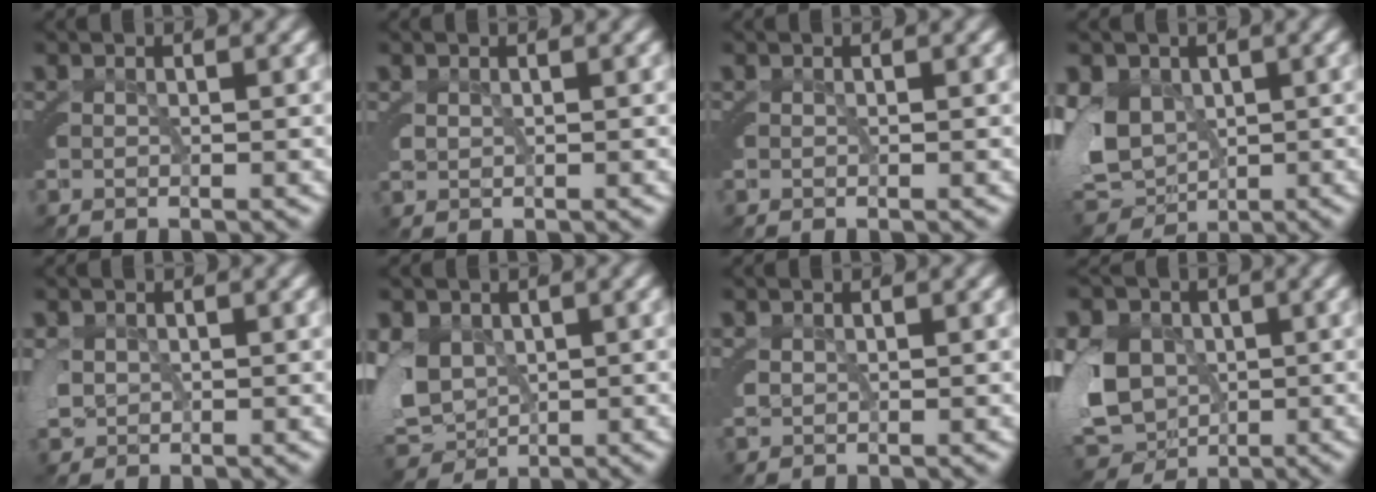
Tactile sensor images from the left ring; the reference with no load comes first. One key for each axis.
{"total": 1.2, "fx": 0.9, "fy": 0.7, "fz": 0.4, "tx": -0.021, "ty": 0.001, "tz": 0.018}
{"total": 0.0}
{"total": 10.2, "fx": -0.7, "fy": 8.7, "fz": 5.2, "tx": -0.134, "ty": -0.044, "tz": 0.009}
{"total": 2.8, "fx": 0.8, "fy": 2.5, "fz": 1.2, "tx": -0.043, "ty": 0.001, "tz": 0.014}
{"total": 7.9, "fx": -0.8, "fy": 6.8, "fz": 3.8, "tx": -0.112, "ty": -0.043, "tz": 0.009}
{"total": 1.4, "fx": 1.0, "fy": 0.9, "fz": 0.5, "tx": -0.024, "ty": 0.002, "tz": 0.019}
{"total": 13.7, "fx": -1.8, "fy": 12.1, "fz": 6.0, "tx": -0.154, "ty": -0.043, "tz": -0.026}